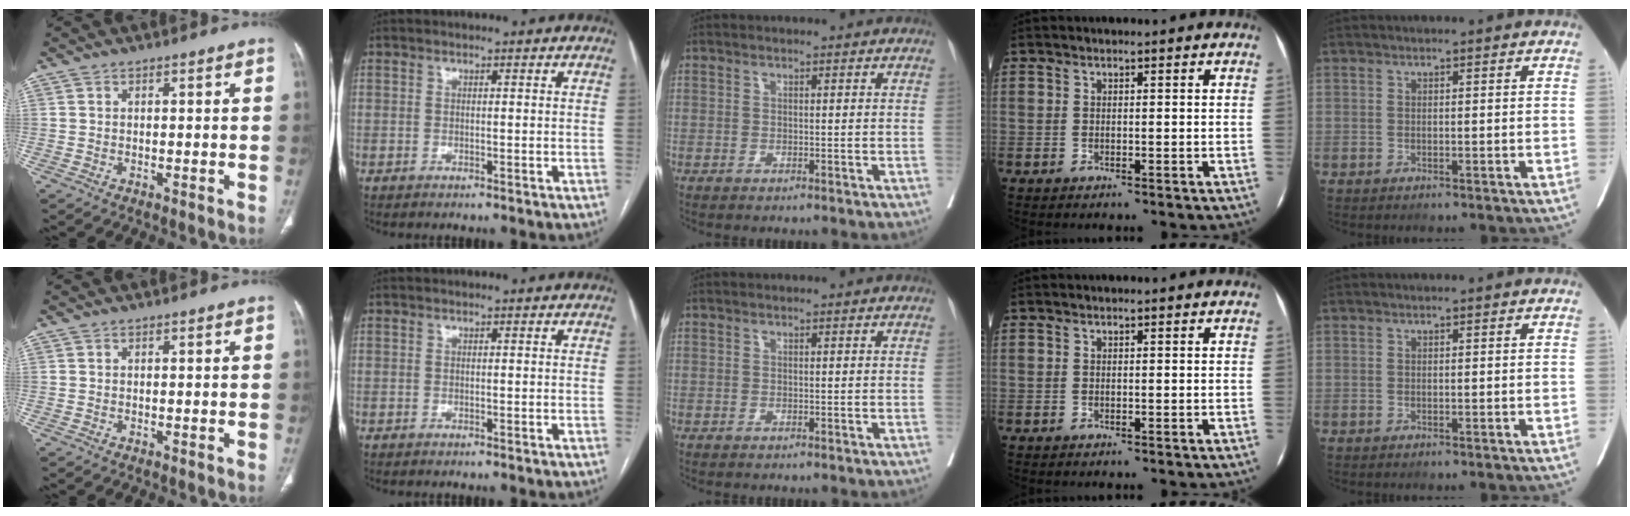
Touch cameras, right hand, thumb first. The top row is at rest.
{}